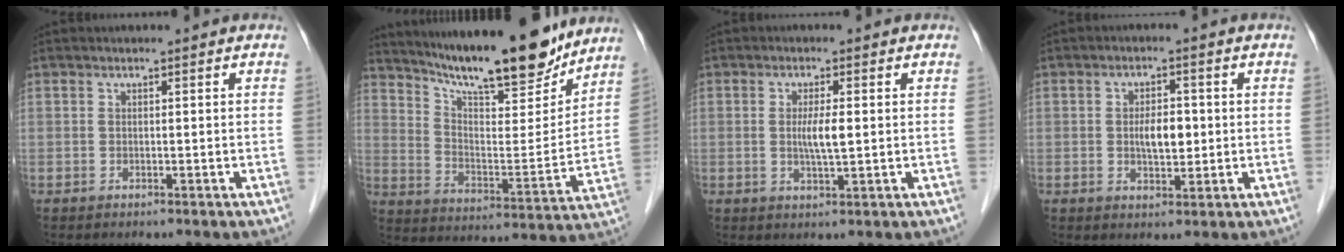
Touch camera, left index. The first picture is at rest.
{"total": 20.1, "force": [17.5, 2.7, 9.6], "torque": [-0.157, -0.019, 0.269]}
{"total": 3.4, "force": [0.0, 0.3, 3.4], "torque": [-0.066, -0.007, 0.002]}
{"total": 4.2, "force": [-0.2, 1.9, 3.7], "torque": [-0.065, -0.001, 0.001]}